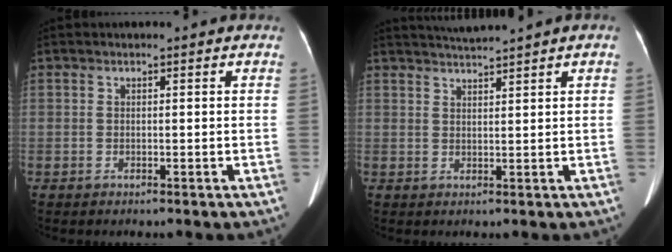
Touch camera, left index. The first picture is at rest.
{"total": 3.3, "force": [2.9, -1.3, 0.9], "torque": [-0.016, 0.005, 0.058]}